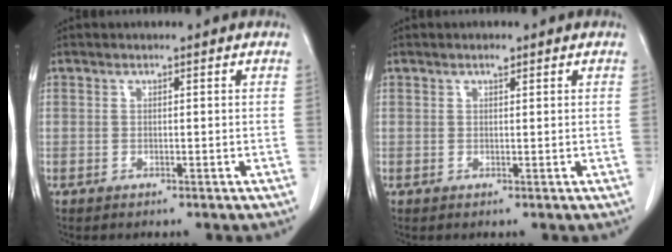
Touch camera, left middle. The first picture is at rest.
{"total": 0.7, "force": [0.5, 0.2, 0.4], "torque": [-0.012, -0.001, 0.008]}